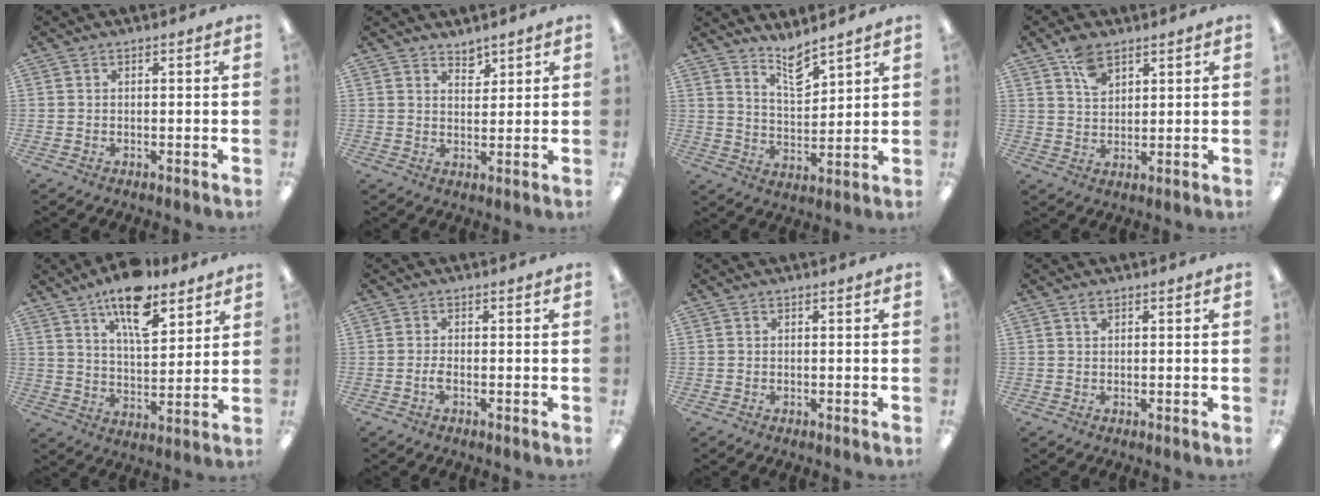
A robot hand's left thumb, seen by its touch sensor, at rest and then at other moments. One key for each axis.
{"total": 3.2, "fx": 2.9, "fy": 1.1, "fz": 0.4, "tx": 0.005, "ty": -0.023, "tz": 0.052}
{"total": 7.4, "fx": 6.6, "fy": 2.0, "fz": 2.9, "tx": -0.044, "ty": -0.050, "tz": 0.116}
{"total": 6.1, "fx": 4.0, "fy": 3.4, "fz": 3.1, "tx": -0.056, "ty": -0.008, "tz": 0.074}
{"total": 14.5, "fx": 9.9, "fy": 5.8, "fz": 8.9, "tx": -0.130, "ty": -0.051, "tz": 0.167}
{"total": 1.8, "fx": -0.5, "fy": 0.5, "fz": 1.6, "tx": -0.028, "ty": 0.002, "tz": -0.010}
{"total": 0.0}
{"total": 1.0, "fx": 0.7, "fy": 0.4, "fz": 0.7, "tx": -0.016, "ty": 0.002, "tz": 0.012}